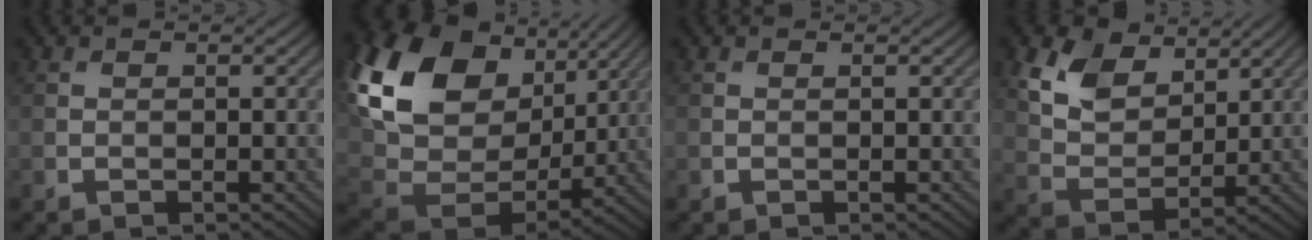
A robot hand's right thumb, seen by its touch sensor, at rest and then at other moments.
{"total": 19.0, "force": [7.2, 13.1, 11.8], "torque": [-0.295, 0.018, 0.148]}
{"total": 0.0}
{"total": 8.7, "force": [4.7, 5.4, 5.0], "torque": [-0.121, -0.002, 0.081]}